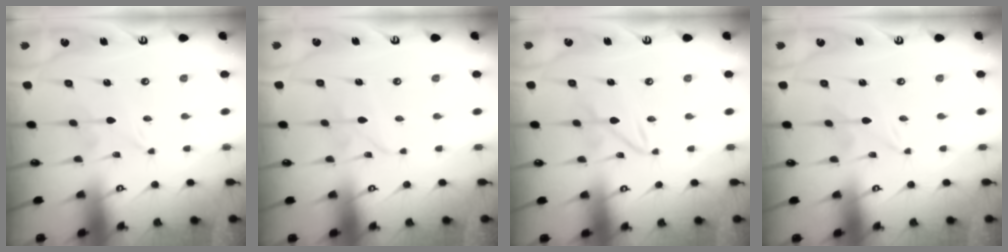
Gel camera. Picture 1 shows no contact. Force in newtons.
{"total": 2.2, "press": 2.2, "slide": 0.2}
{"total": 3.0, "press": 3.0, "slide": 0.3}
{"total": 0.0}